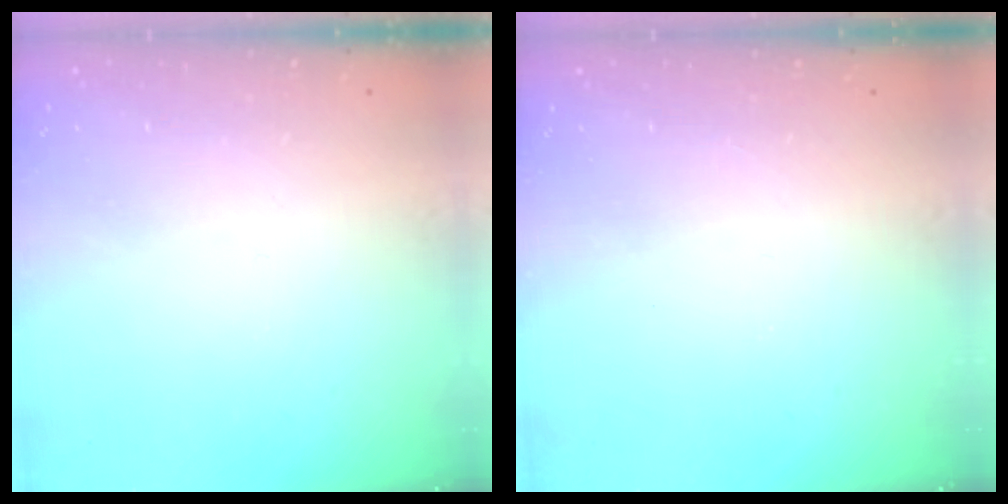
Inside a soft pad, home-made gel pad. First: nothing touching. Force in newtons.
{"total": 1.6, "press": 1.6, "slide": 0.2}